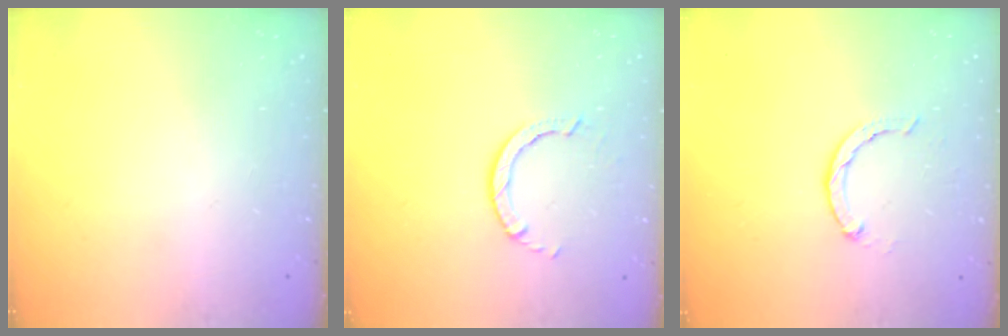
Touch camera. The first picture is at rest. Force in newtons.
{"total": 2.6, "press": 2.6, "slide": 0.3}
{"total": 2.4, "press": 2.4, "slide": 0.4}